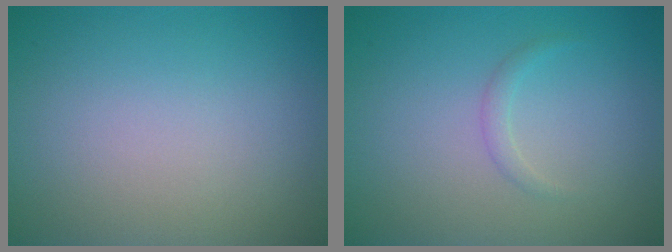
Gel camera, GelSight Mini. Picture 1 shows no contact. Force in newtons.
{"total": 0.8, "press": 0.8, "slide": 0.0}